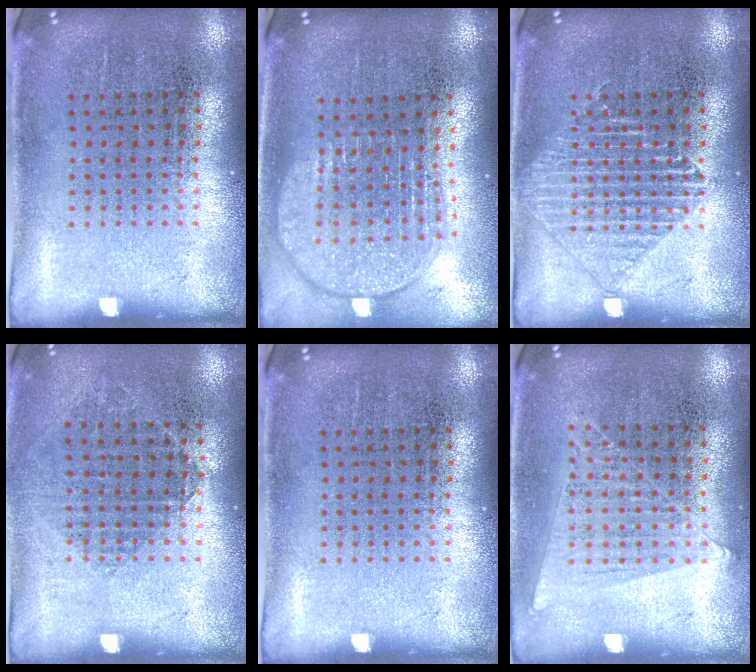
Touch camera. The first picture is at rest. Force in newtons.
{"total": 1.9, "press": 1.6, "slide": 1.0}
{"total": 2.0, "press": 2.0, "slide": 0.3}
{"total": 0.8, "press": 0.8, "slide": 0.3}
{"total": 0.0}
{"total": 1.1, "press": 1.0, "slide": 0.4}